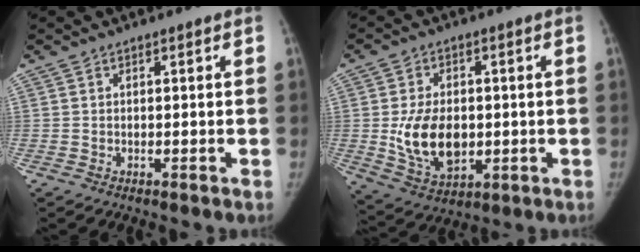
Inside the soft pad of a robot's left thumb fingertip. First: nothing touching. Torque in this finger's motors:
{"motor_torque": [1.09, 1.08, 0.52, -1.33, 0.14]}